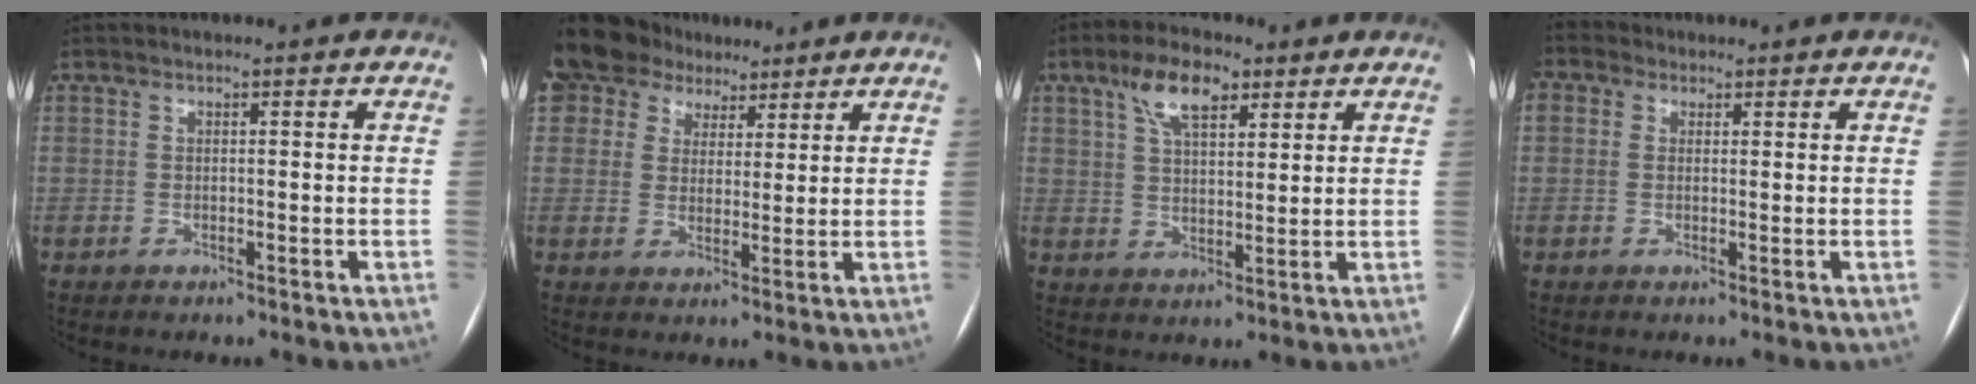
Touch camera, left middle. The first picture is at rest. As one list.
[{"total": 16.3, "force": [10.6, 11.4, 4.9], "torque": [-0.149, 0.056, 0.194]}, {"total": 7.7, "force": [4.6, 3.0, 5.4], "torque": [-0.107, 0.016, 0.084]}, {"total": 4.4, "force": [2.1, 3.2, 2.1], "torque": [-0.061, 0.032, 0.043]}]